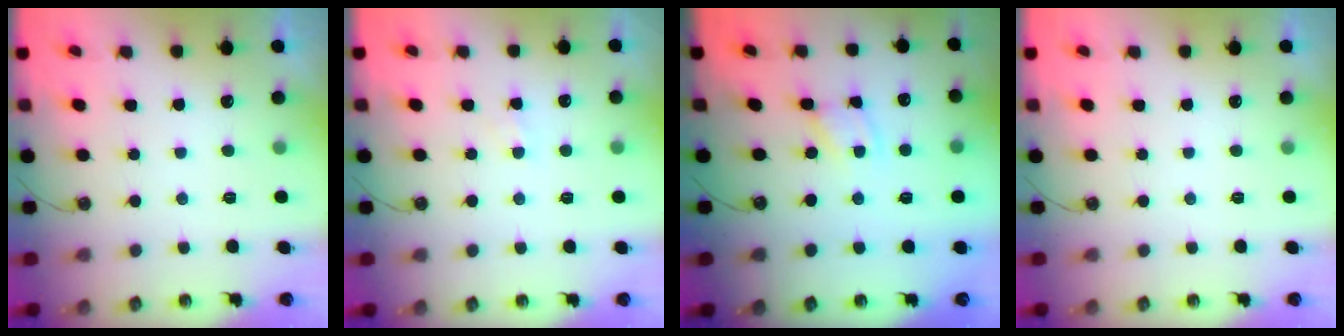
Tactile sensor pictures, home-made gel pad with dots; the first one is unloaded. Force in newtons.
{"total": 3.7, "press": 3.7, "slide": 0.4}
{"total": 2.0, "press": 2.0, "slide": 0.1}
{"total": 0.0}